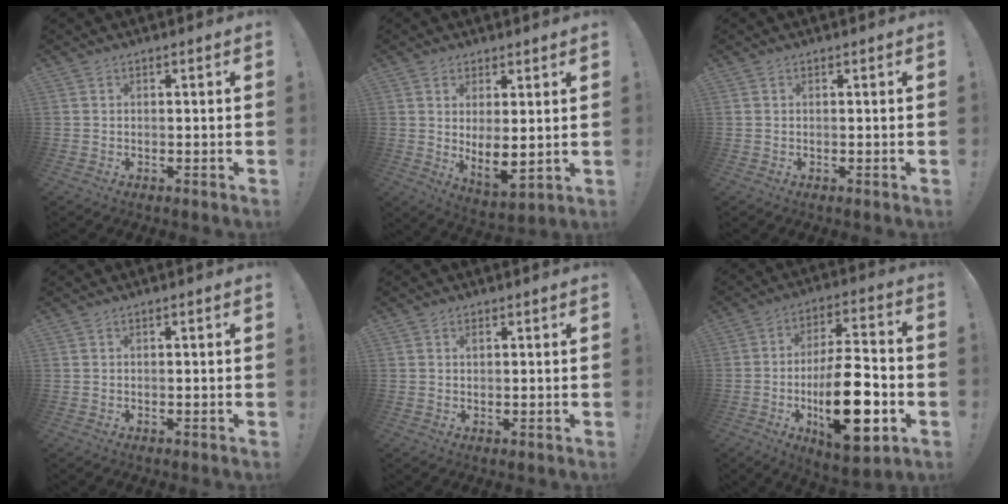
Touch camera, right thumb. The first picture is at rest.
{"total": 6.5, "force": [2.0, 2.7, 5.6], "torque": [-0.067, -0.042, 0.040]}
{"total": 0.0}
{"total": 0.6, "force": [0.0, -0.1, 0.6], "torque": [-0.013, 0.001, -0.001]}
{"total": 0.7, "force": [0.5, 0.4, 0.4], "torque": [-0.007, 0.001, 0.010]}
{"total": 22.2, "force": [-5.9, 8.9, 19.5], "torque": [-0.340, 0.023, -0.088]}